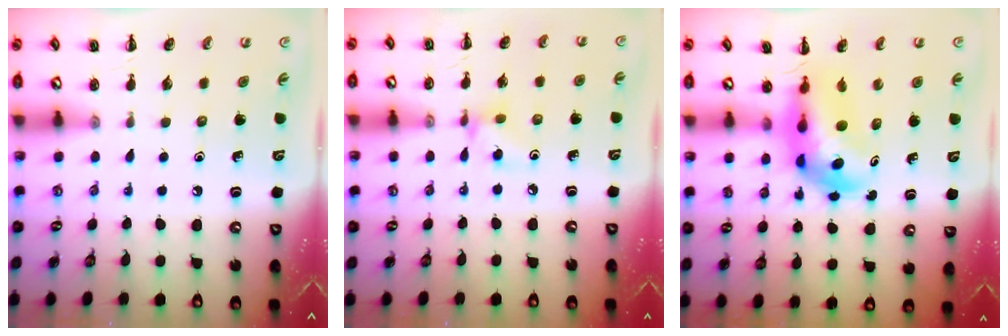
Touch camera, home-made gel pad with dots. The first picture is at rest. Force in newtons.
{"total": 4.4, "press": 4.3, "slide": 0.9}
{"total": 6.9, "press": 6.6, "slide": 2.0}